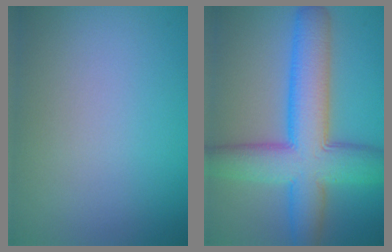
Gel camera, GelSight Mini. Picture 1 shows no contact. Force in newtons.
{"total": 9.9, "press": 9.9, "slide": 0.2}